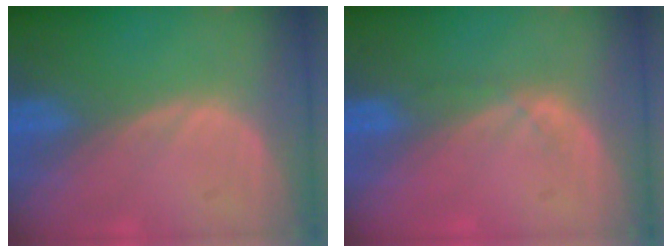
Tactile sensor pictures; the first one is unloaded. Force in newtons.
{"total": 1.7, "press": 1.5, "slide": 0.8}